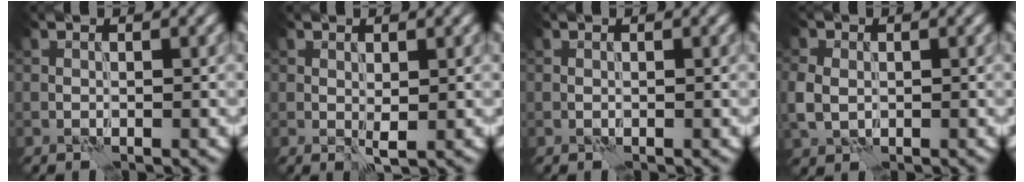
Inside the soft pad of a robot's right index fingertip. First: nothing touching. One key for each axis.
{"total": 1.2, "fx": 0.2, "fy": 0.3, "fz": 1.1, "tx": -0.020, "ty": -0.002, "tz": 0.003}
{"total": 0.0}
{"total": 3.0, "fx": -0.2, "fy": 2.4, "fz": 1.8, "tx": -0.045, "ty": 0.000, "tz": -0.004}